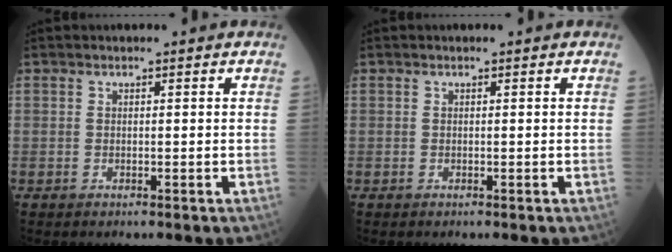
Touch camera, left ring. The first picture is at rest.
{"total": 0.0}